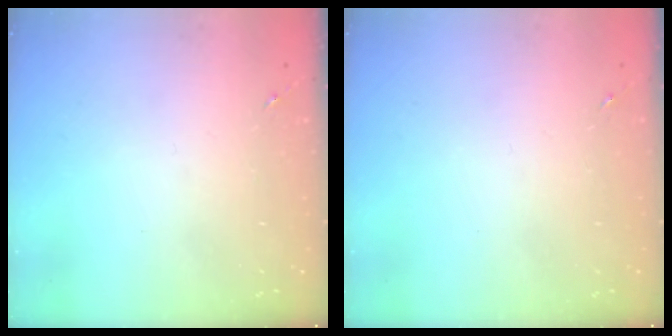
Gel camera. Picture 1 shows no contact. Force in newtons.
{"total": 0.0}